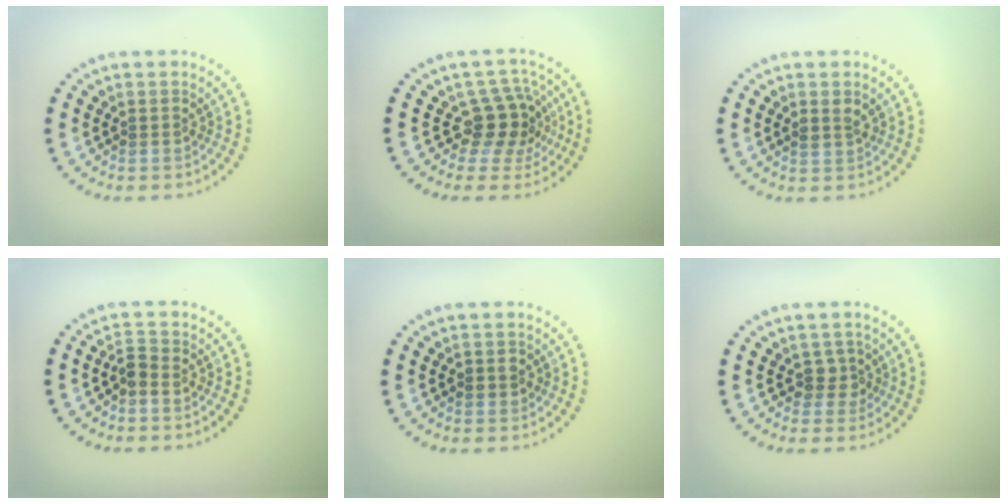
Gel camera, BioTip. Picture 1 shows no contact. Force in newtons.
{"total": 3.8, "press": 3.0, "slide": 2.3}
{"total": 1.5, "press": 1.4, "slide": 0.6}
{"total": 1.2, "press": 1.1, "slide": 0.5}
{"total": 1.0, "press": 1.0, "slide": 0.3}
{"total": 1.7, "press": 1.4, "slide": 1.0}